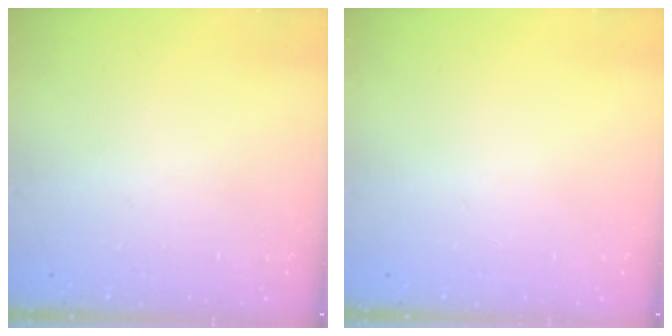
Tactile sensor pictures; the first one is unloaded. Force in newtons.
{"total": 0.0}